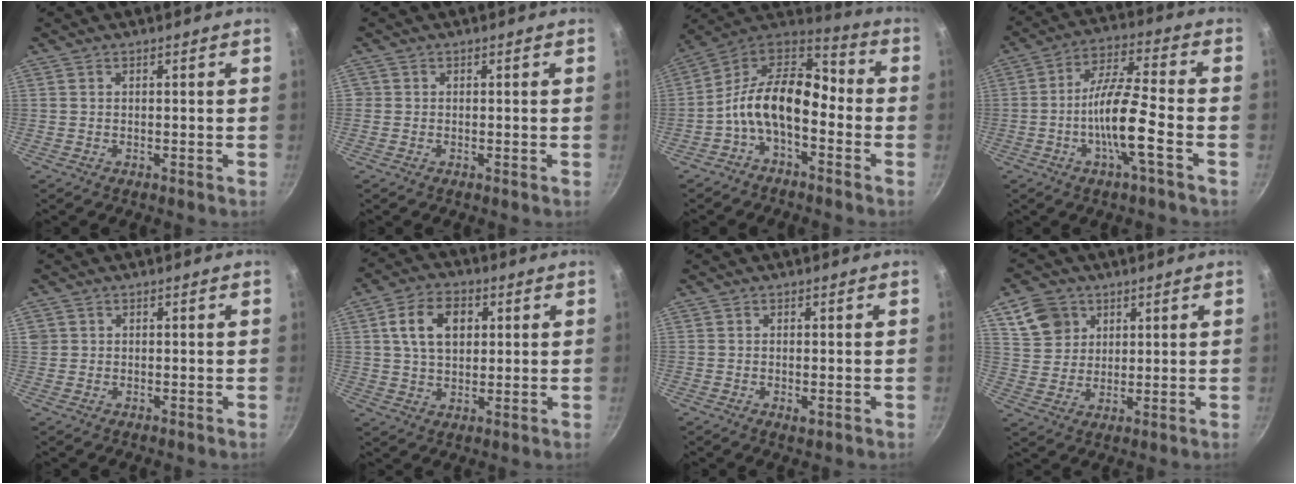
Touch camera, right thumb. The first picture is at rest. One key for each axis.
{"total": 0.5, "fx": -0.1, "fy": 0.5, "fz": -0.1, "tx": 0.001, "ty": 0.001, "tz": -0.002}
{"total": 14.7, "fx": -4.0, "fy": 8.5, "fz": 11.4, "tx": -0.188, "ty": 0.063, "tz": -0.096}
{"total": 11.6, "fx": -3.7, "fy": 1.9, "fz": 10.8, "tx": -0.197, "ty": 0.033, "tz": -0.078}
{"total": 1.3, "fx": 0.3, "fy": 1.2, "fz": 0.2, "tx": -0.001, "ty": 0.006, "tz": 0.007}
{"total": 10.1, "fx": 2.7, "fy": 6.9, "fz": 6.9, "tx": -0.105, "ty": 0.006, "tz": 0.044}
{"total": 1.5, "fx": -0.4, "fy": 0.7, "fz": 1.3, "tx": -0.025, "ty": -0.003, "tz": -0.006}
{"total": 8.7, "fx": 4.2, "fy": 6.9, "fz": 3.1, "tx": -0.035, "ty": 0.000, "tz": 0.087}